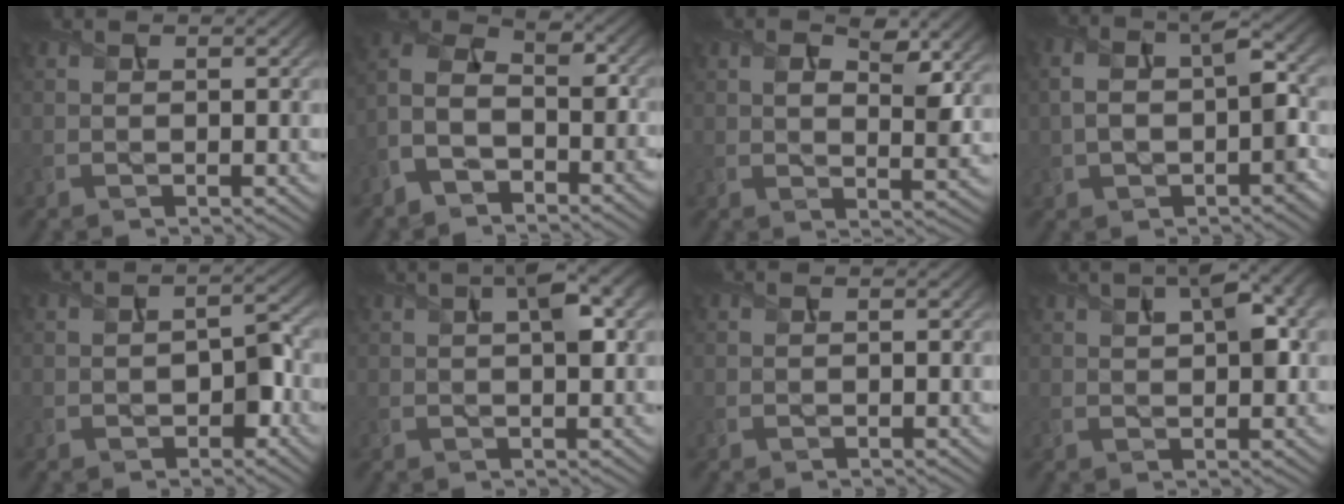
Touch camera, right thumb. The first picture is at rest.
{"total": 8.3, "force": [-5.2, 4.6, 4.4], "torque": [-0.100, -0.008, -0.116]}
{"total": 6.0, "force": [2.6, 3.0, 4.5], "torque": [-0.081, -0.009, 0.041]}
{"total": 7.9, "force": [-0.8, 4.5, 6.4], "torque": [-0.116, 0.001, -0.015]}
{"total": 3.3, "force": [-1.1, 2.0, 2.4], "torque": [-0.035, 0.002, -0.018]}
{"total": 4.5, "force": [1.5, 1.1, 4.1], "torque": [-0.074, 0.010, 0.023]}
{"total": 0.0}
{"total": 6.4, "force": [2.1, 2.5, 5.5], "torque": [-0.091, 0.014, 0.033]}